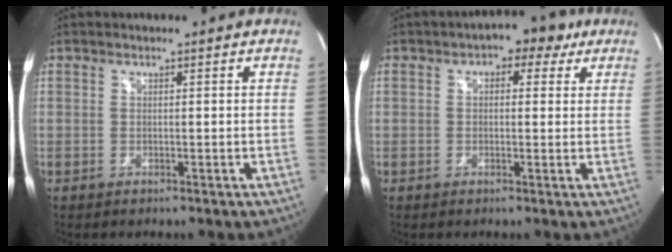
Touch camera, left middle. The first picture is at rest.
{"total": 6.0, "force": [2.9, 3.1, 4.2], "torque": [-0.050, 0.029, 0.032]}